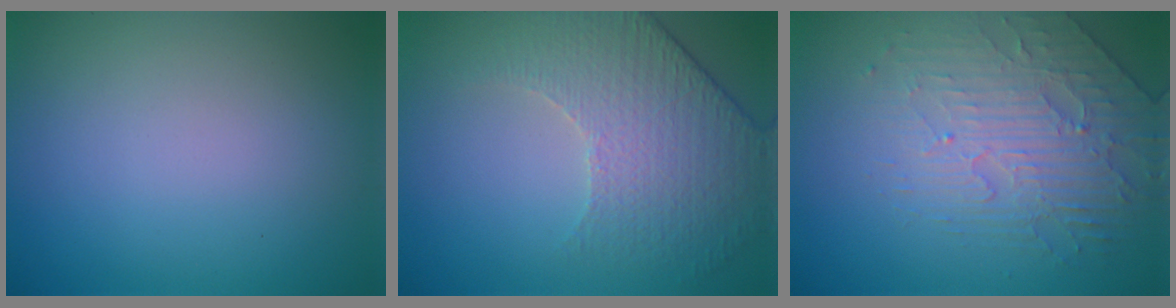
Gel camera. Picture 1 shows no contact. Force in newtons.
{"total": 4.3, "press": 3.8, "slide": 2.1}
{"total": 3.9, "press": 3.6, "slide": 1.6}